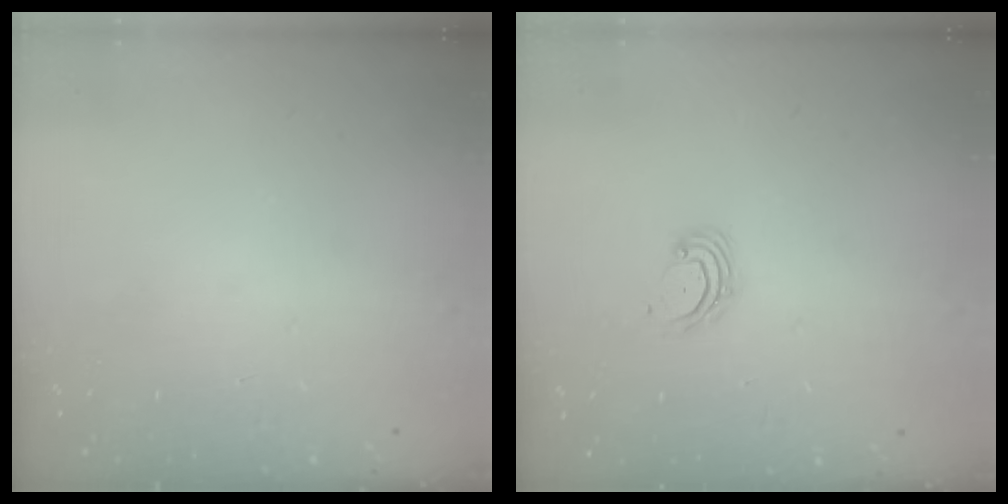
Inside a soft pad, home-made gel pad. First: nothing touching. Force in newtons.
{"total": 4.2, "press": 4.2, "slide": 0.5}